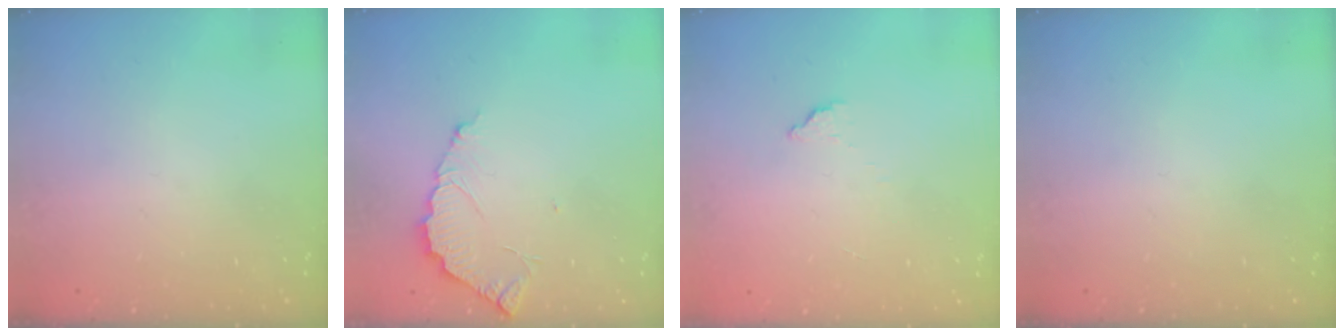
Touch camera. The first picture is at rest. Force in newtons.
{"total": 4.3, "press": 4.3, "slide": 0.2}
{"total": 2.6, "press": 2.6, "slide": 0.3}
{"total": 0.0}